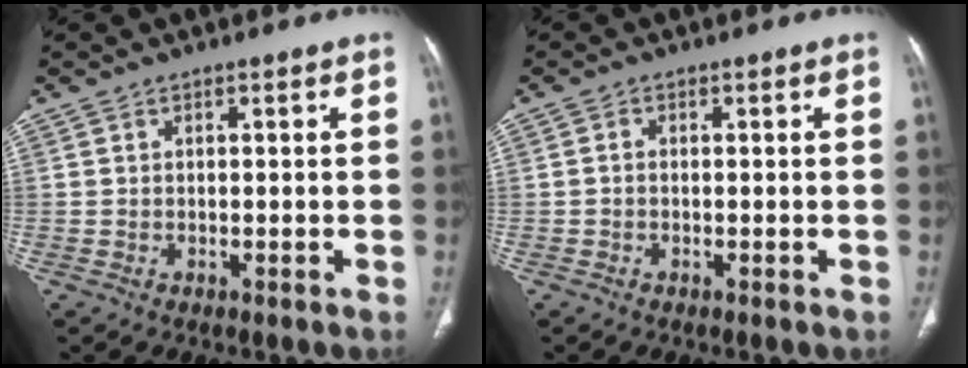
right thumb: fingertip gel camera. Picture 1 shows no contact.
{"total": 0.9, "force": [-0.2, 0.7, 0.6], "torque": [-0.008, 0.002, -0.006]}